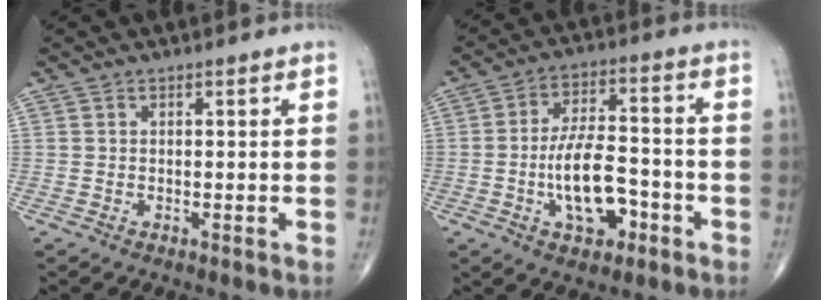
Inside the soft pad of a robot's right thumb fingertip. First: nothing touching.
{"total": 11.8, "force": [-3.7, 5.9, 9.6], "torque": [-0.154, 0.030, -0.061]}